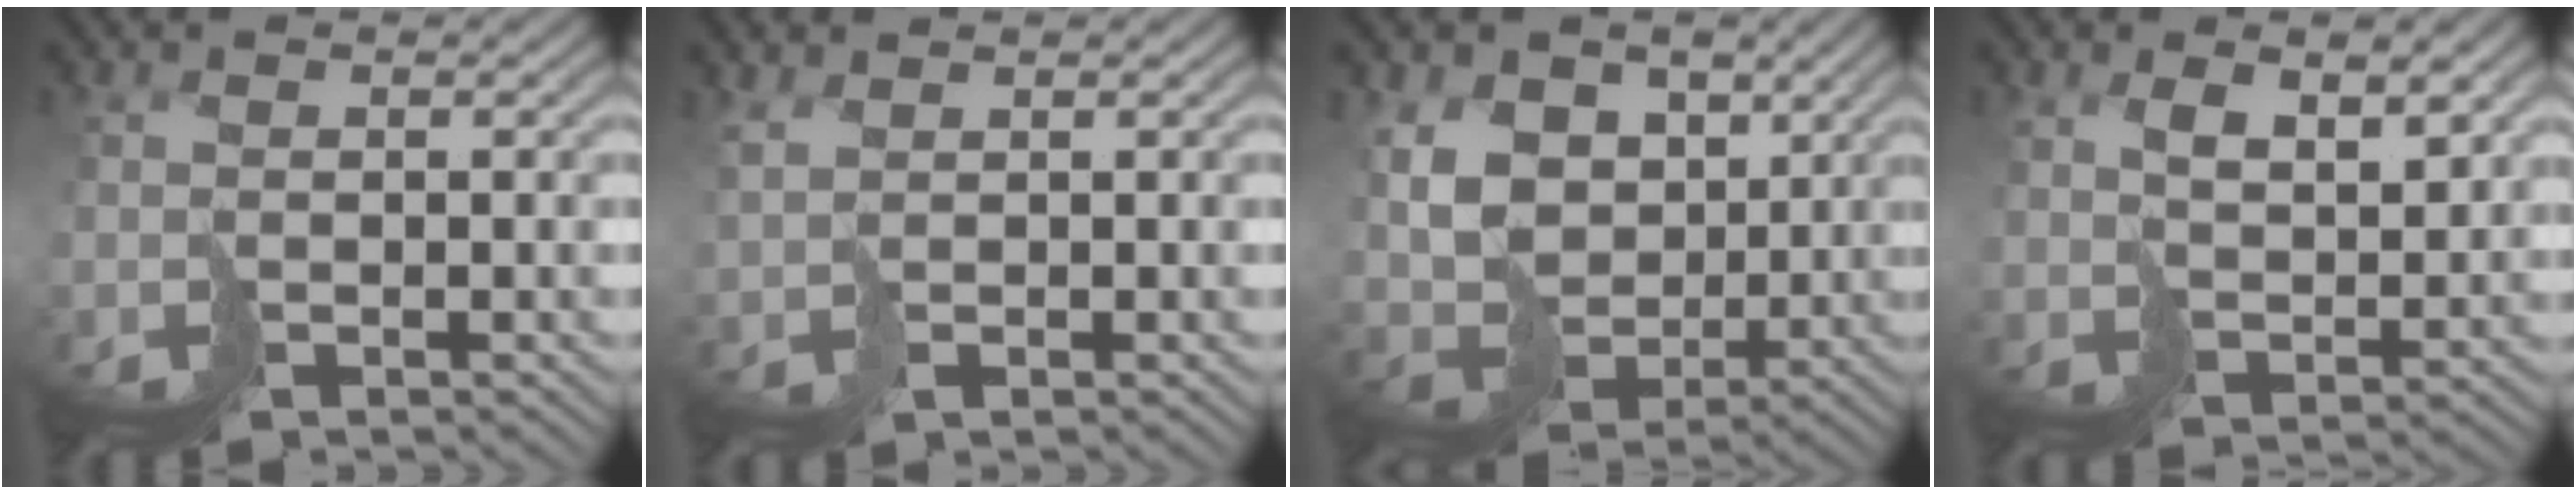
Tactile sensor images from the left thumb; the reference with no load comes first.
{"total": 1.9, "force": [1.8, 0.2, 0.4], "torque": [-0.013, 0.004, 0.041]}
{"total": 9.9, "force": [3.5, 7.6, 5.2], "torque": [-0.145, 0.001, 0.067]}
{"total": 5.5, "force": [3.4, 2.1, 3.7], "torque": [-0.065, -0.003, 0.069]}